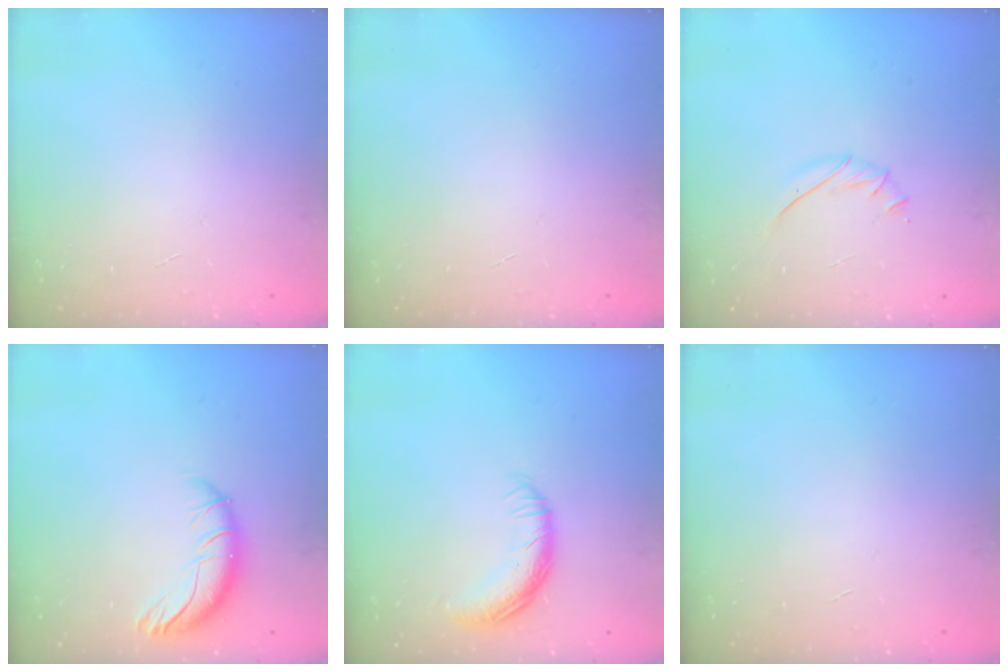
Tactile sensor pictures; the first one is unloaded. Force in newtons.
{"total": 0.0}
{"total": 5.9, "press": 5.8, "slide": 1.5}
{"total": 10.9, "press": 10.7, "slide": 1.9}
{"total": 11.5, "press": 11.5, "slide": 0.5}
{"total": 0.0}